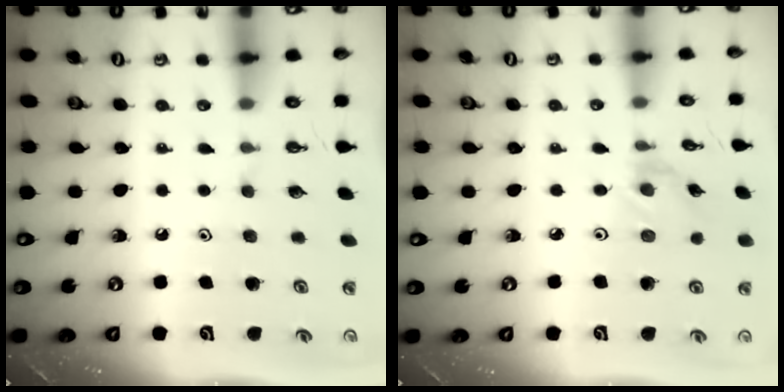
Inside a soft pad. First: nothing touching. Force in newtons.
{"total": 0.6, "press": 0.6, "slide": 0.2}